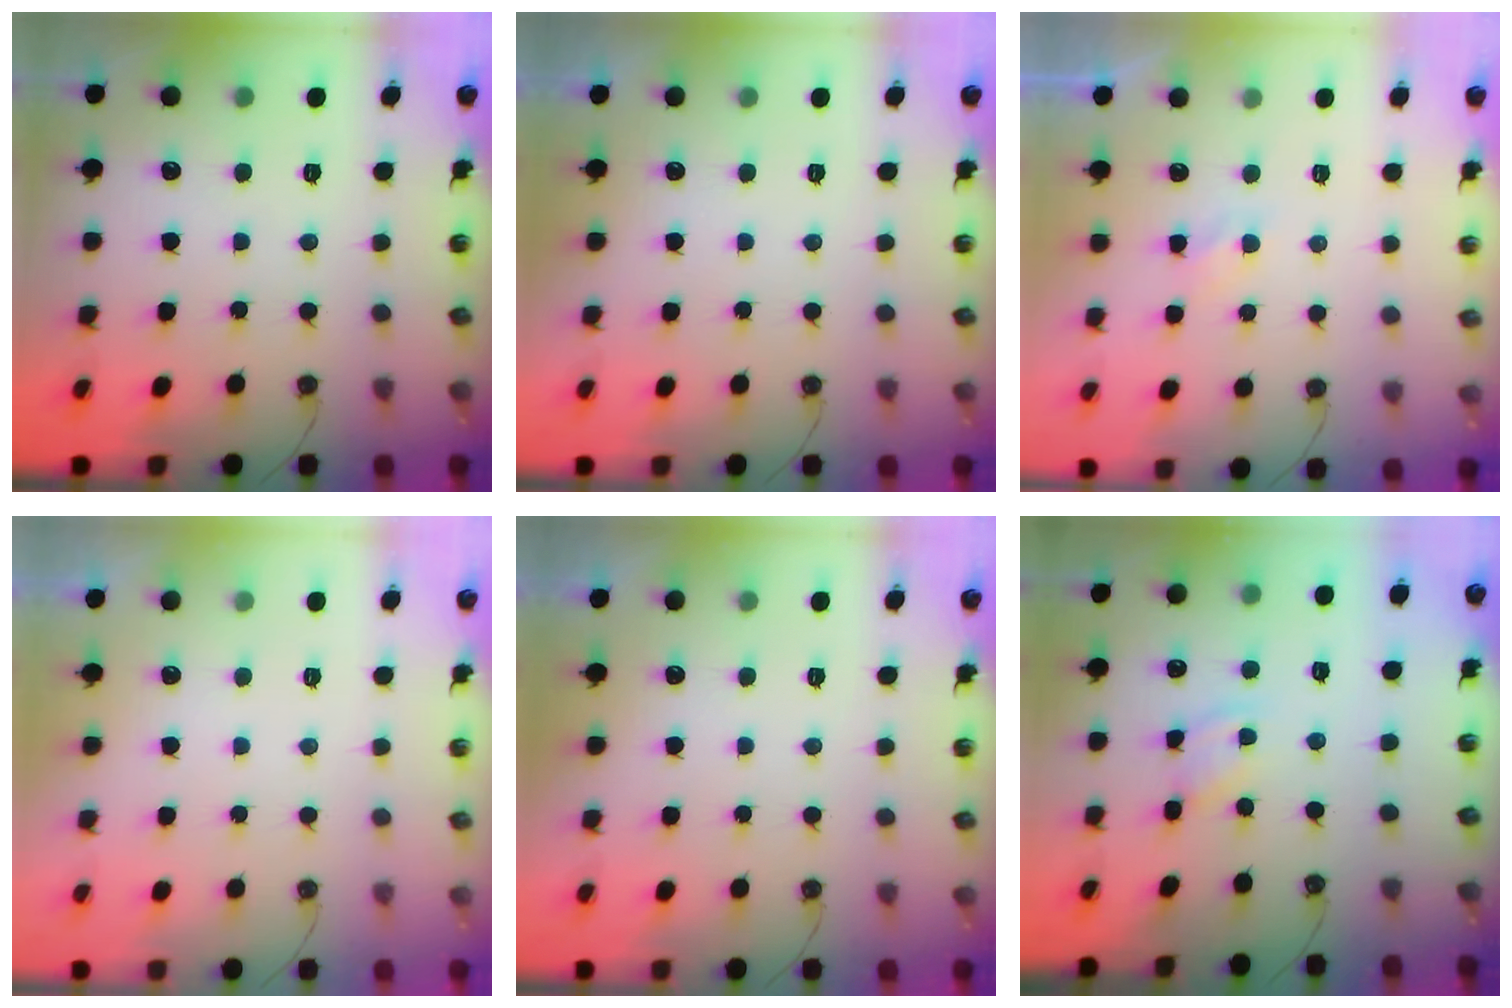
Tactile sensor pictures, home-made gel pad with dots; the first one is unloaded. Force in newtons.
{"total": 0.0}
{"total": 2.3, "press": 2.3, "slide": 0.4}
{"total": 0.0}
{"total": 0.0}
{"total": 2.4, "press": 2.4, "slide": 0.2}